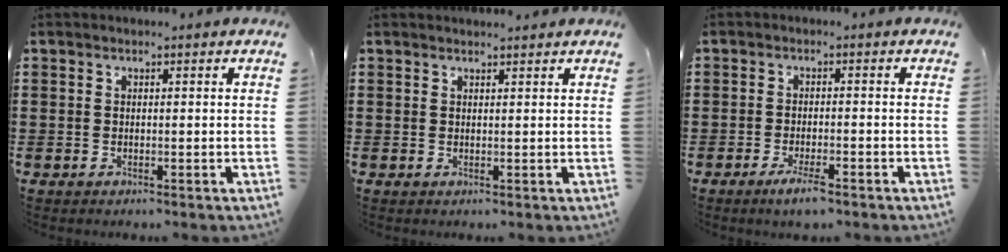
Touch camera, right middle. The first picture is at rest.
{"total": 0.9, "force": [0.9, -0.1, 0.1], "torque": [0.005, -0.005, 0.015]}
{"total": 3.3, "force": [-2.1, 0.5, 2.5], "torque": [-0.044, -0.003, -0.037]}